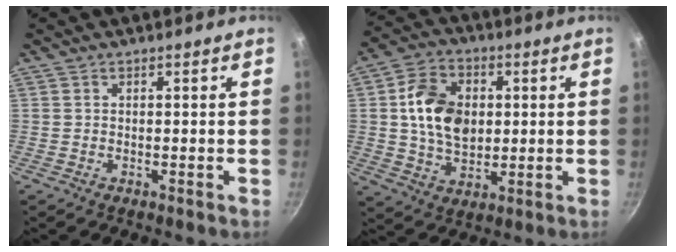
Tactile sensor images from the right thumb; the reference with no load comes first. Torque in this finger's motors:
{"motor_torque": [1.49, 1.34, 1.38, -0.76, 0.13]}